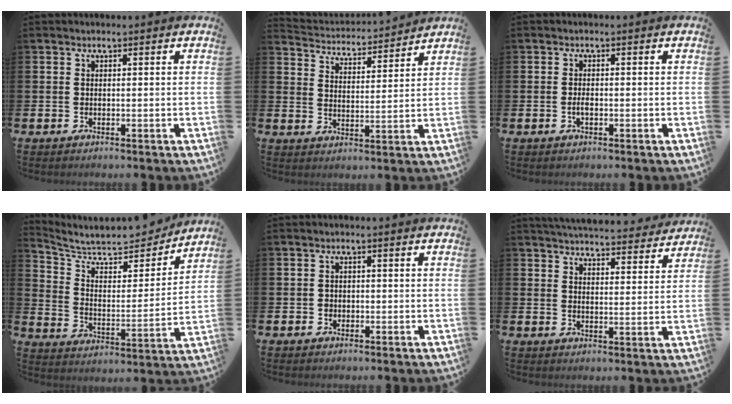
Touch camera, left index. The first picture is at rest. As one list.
[{"total": 3.9, "force": [3.8, 0.7, -0.1], "torque": [-0.020, -0.036, 0.062]}, {"total": 1.2, "force": [-0.4, 0.5, 1.0], "torque": [-0.017, 0.000, -0.009]}, {"total": 8.2, "force": [7.5, 2.5, 2.3], "torque": [-0.072, -0.065, 0.125]}, {"total": 1.1, "force": [-0.4, 1.0, 0.1], "torque": [-0.003, 0.006, -0.012]}, {"total": 5.6, "force": [5.6, 0.6, 0.3], "torque": [-0.011, -0.041, 0.097]}]